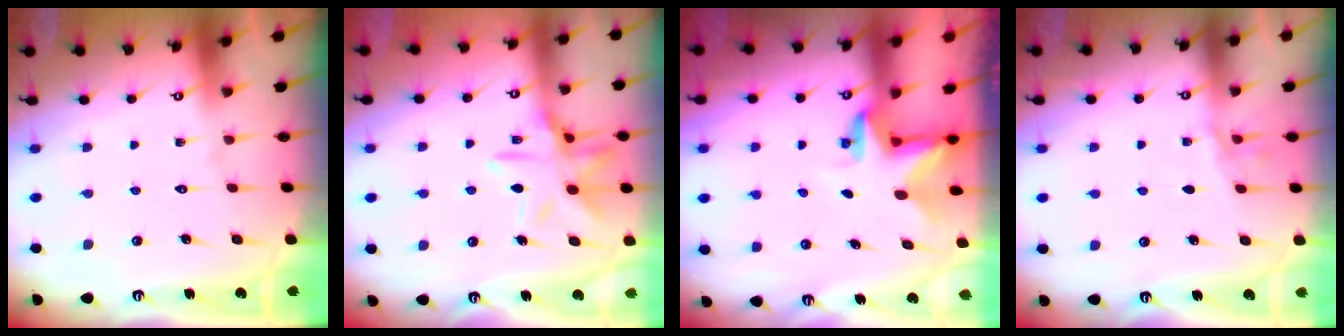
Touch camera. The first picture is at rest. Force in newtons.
{"total": 13.5, "press": 13.4, "slide": 1.1}
{"total": 2.8, "press": 2.8, "slide": 0.1}
{"total": 2.6, "press": 2.6, "slide": 0.4}